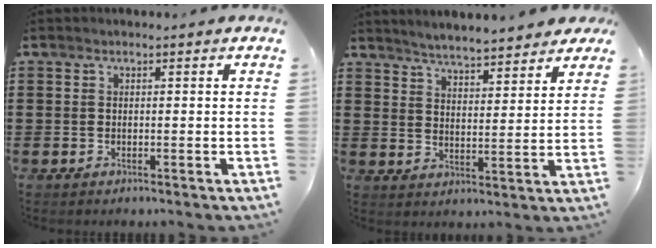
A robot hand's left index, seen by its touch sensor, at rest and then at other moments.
{"total": 4.1, "force": [4.1, -0.1, 0.4], "torque": [-0.029, -0.024, 0.070]}